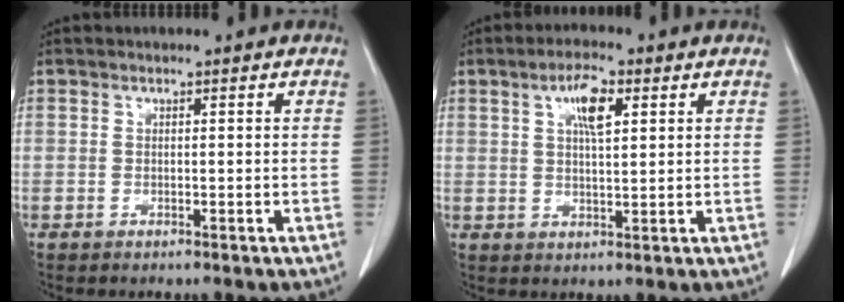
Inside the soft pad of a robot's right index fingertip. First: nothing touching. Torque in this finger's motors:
{"motor_torque": [0.24, 0.23, 0.26, 0.08]}